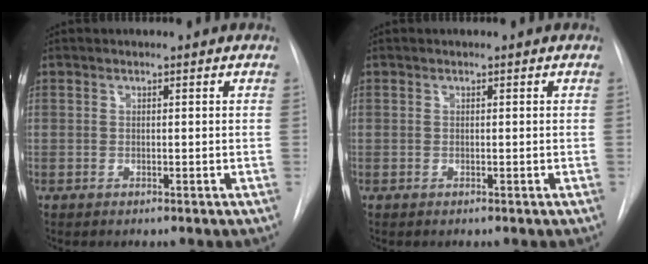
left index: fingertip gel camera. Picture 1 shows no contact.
{"total": 0.0}